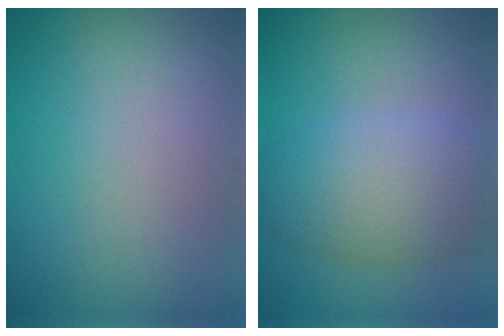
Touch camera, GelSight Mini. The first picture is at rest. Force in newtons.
{"total": 6.8, "press": 6.8, "slide": 0.5}